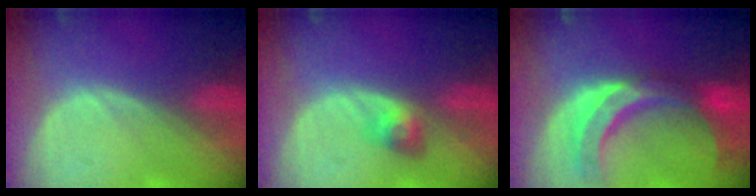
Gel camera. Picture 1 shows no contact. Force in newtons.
{"total": 3.2, "press": 2.8, "slide": 1.5}
{"total": 10.9, "press": 9.4, "slide": 5.4}